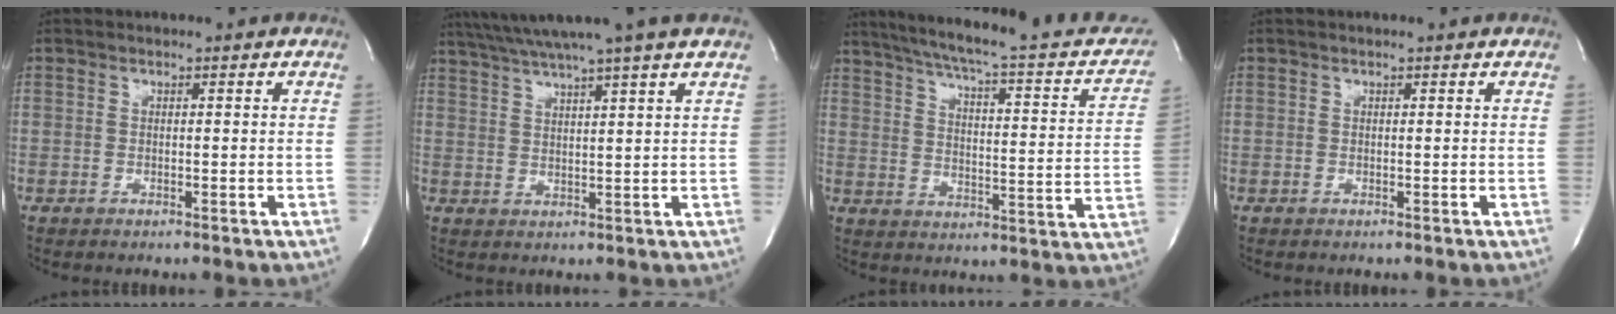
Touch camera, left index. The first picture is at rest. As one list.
[{"total": 12.1, "force": [10.1, -1.9, 6.4], "torque": [-0.115, 0.013, 0.145]}, {"total": 25.3, "force": [21.0, 4.2, 13.5], "torque": [-0.196, -0.009, 0.261]}, {"total": 0.6, "force": [0.5, 0.0, 0.2], "torque": [-0.002, 0.003, 0.007]}]